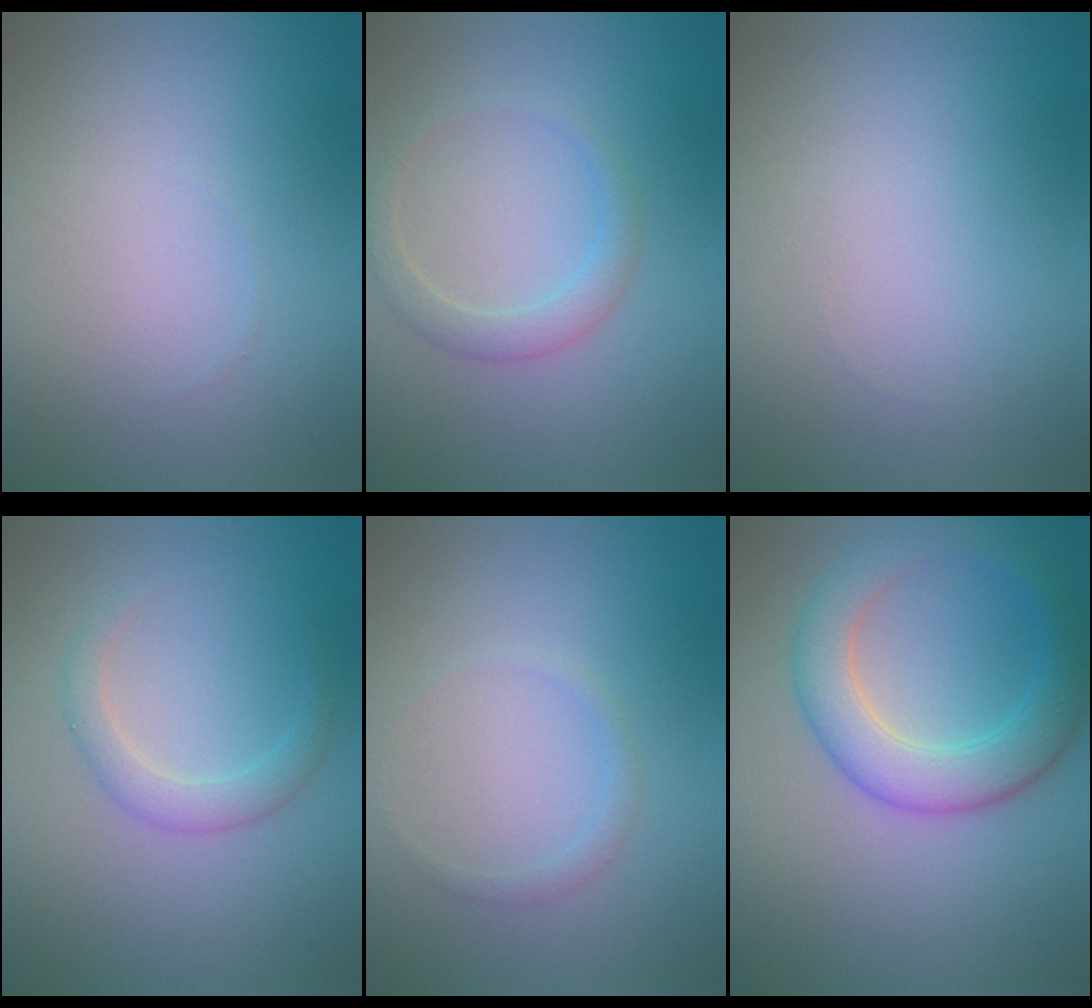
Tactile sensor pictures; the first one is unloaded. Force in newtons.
{"total": 1.9, "press": 1.9, "slide": 0.1}
{"total": 0.0}
{"total": 2.0, "press": 2.0, "slide": 0.0}
{"total": 0.9, "press": 0.9, "slide": 0.1}
{"total": 5.1, "press": 5.1, "slide": 0.1}